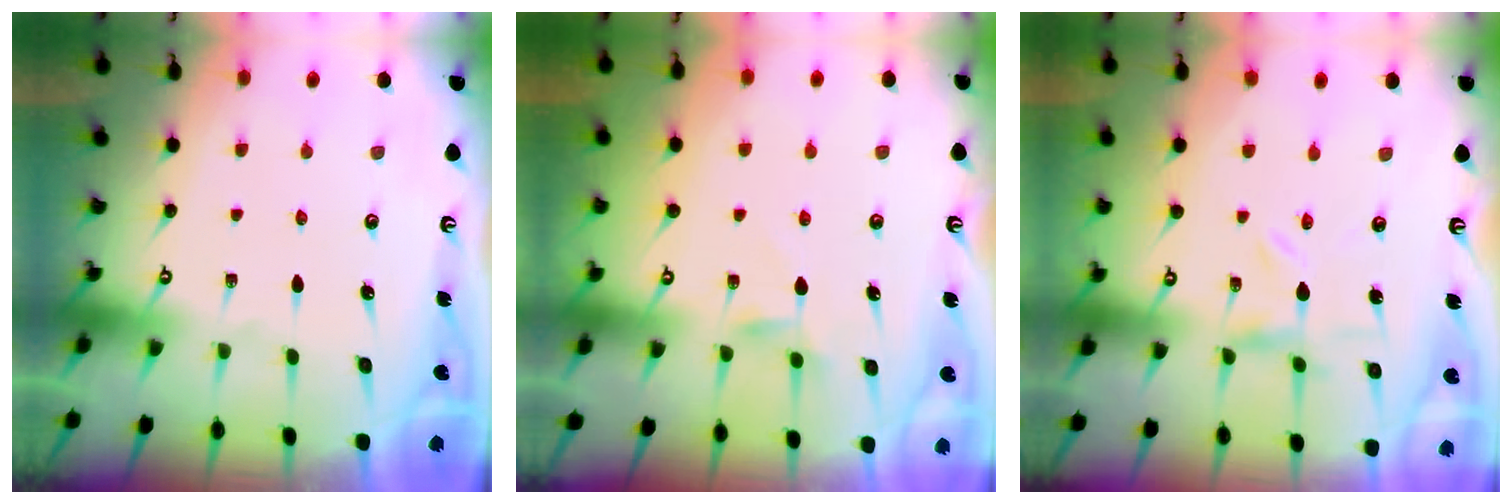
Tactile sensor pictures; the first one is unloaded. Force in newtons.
{"total": 5.2, "press": 5.2, "slide": 0.4}
{"total": 2.3, "press": 2.3, "slide": 0.4}